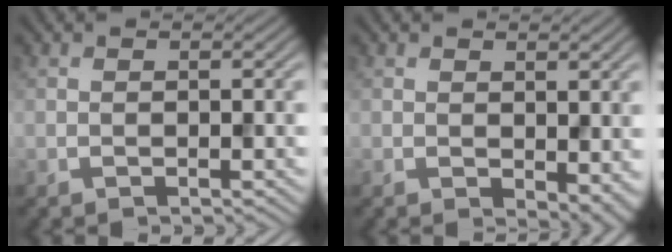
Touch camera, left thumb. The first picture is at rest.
{"total": 3.8, "force": [-0.4, 2.4, 3.0], "torque": [-0.045, -0.015, 0.001]}